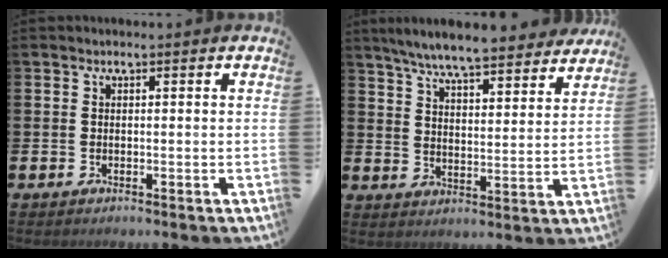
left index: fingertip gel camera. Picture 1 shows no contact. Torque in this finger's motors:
{"motor_torque": [1.12, -1.02, 0.86, 0.21]}